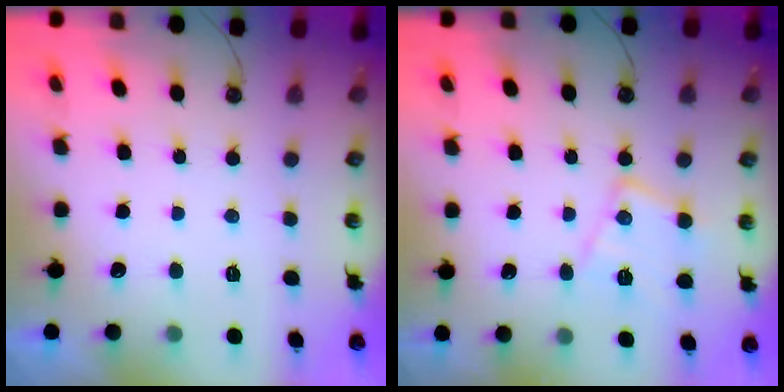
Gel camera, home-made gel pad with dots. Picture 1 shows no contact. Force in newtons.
{"total": 12.9, "press": 12.9, "slide": 0.4}